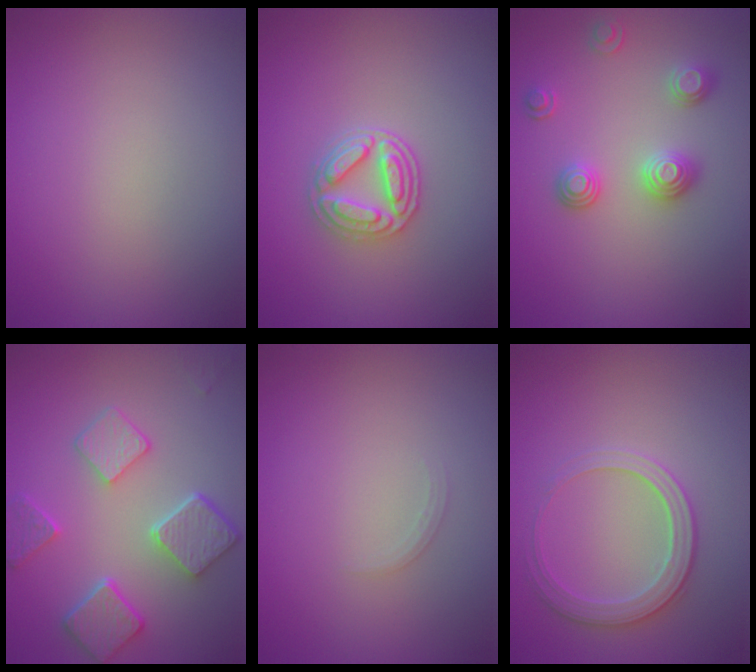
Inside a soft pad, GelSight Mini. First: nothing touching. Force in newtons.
{"total": 3.7, "press": 3.3, "slide": 1.7}
{"total": 2.9, "press": 2.5, "slide": 1.5}
{"total": 5.4, "press": 4.2, "slide": 3.3}
{"total": 0.7, "press": 0.7, "slide": 0.1}
{"total": 3.0, "press": 2.9, "slide": 0.2}